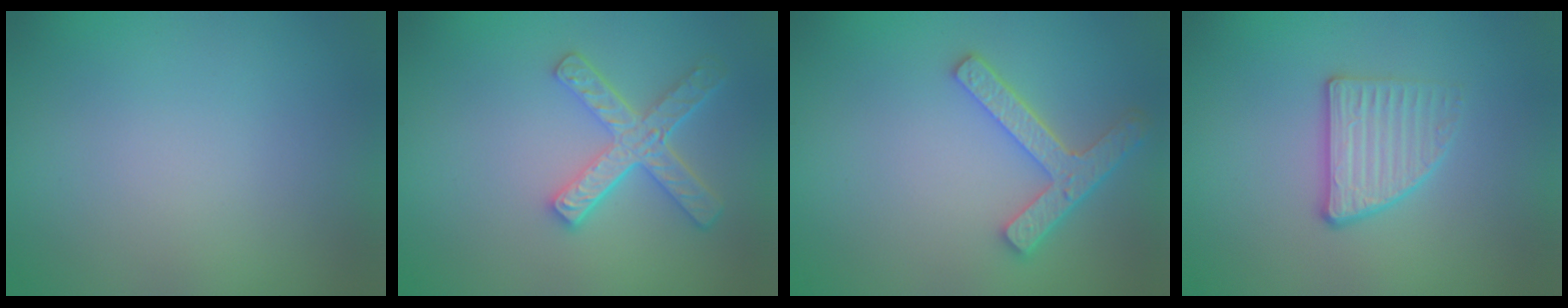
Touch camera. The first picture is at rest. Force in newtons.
{"total": 5.0, "press": 3.9, "slide": 3.1}
{"total": 4.3, "press": 3.4, "slide": 2.6}
{"total": 2.8, "press": 2.5, "slide": 1.2}